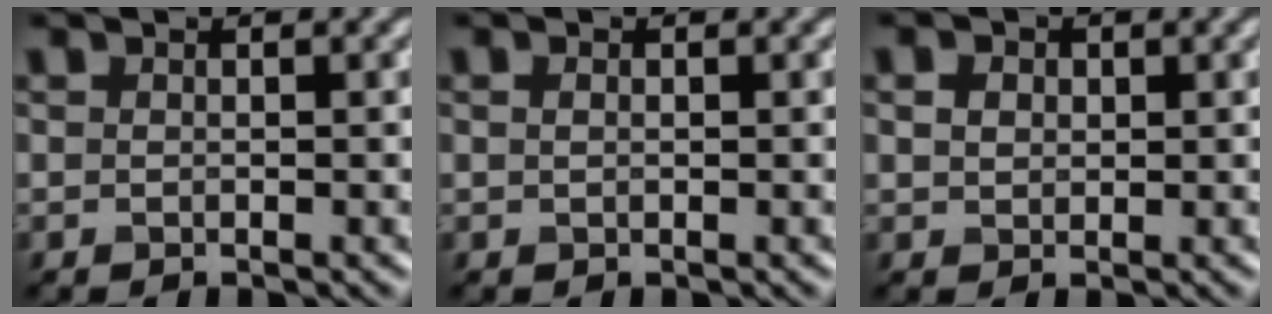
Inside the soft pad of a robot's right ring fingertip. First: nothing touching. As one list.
[{"total": 0.5, "force": [0.1, 0.4, 0.4], "torque": [-0.009, 0.001, 0.003]}, {"total": 1.7, "force": [0.6, 1.4, 0.8], "torque": [-0.015, 0.000, 0.010]}]